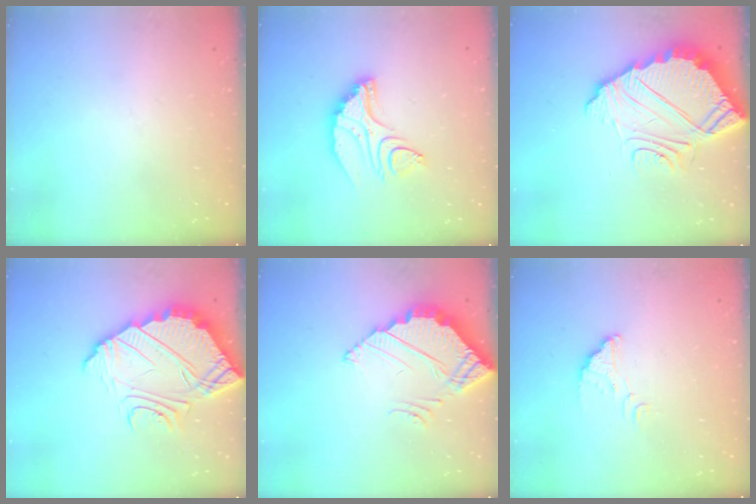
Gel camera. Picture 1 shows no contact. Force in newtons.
{"total": 10.4, "press": 10.3, "slide": 0.8}
{"total": 9.6, "press": 9.6, "slide": 0.5}
{"total": 8.1, "press": 8.1, "slide": 0.7}
{"total": 3.9, "press": 3.9, "slide": 0.2}
{"total": 2.9, "press": 2.9, "slide": 0.2}